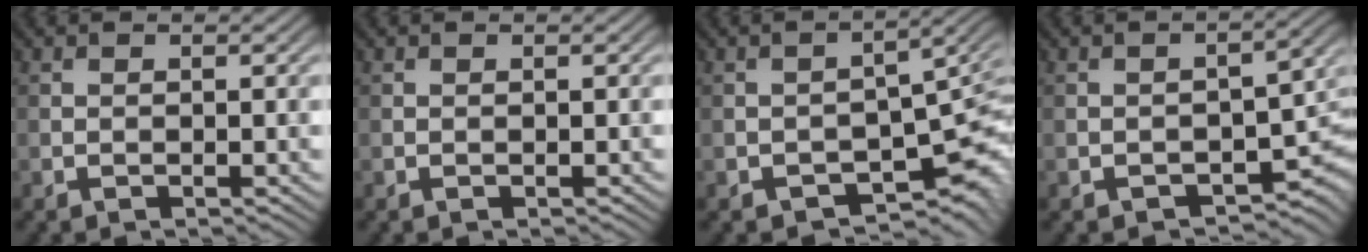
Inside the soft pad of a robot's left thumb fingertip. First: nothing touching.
{"total": 0.0}
{"total": 7.7, "force": [-3.2, 4.2, 5.6], "torque": [-0.065, -0.021, -0.044]}
{"total": 6.2, "force": [-2.6, 3.3, 4.6], "torque": [-0.055, -0.013, -0.036]}